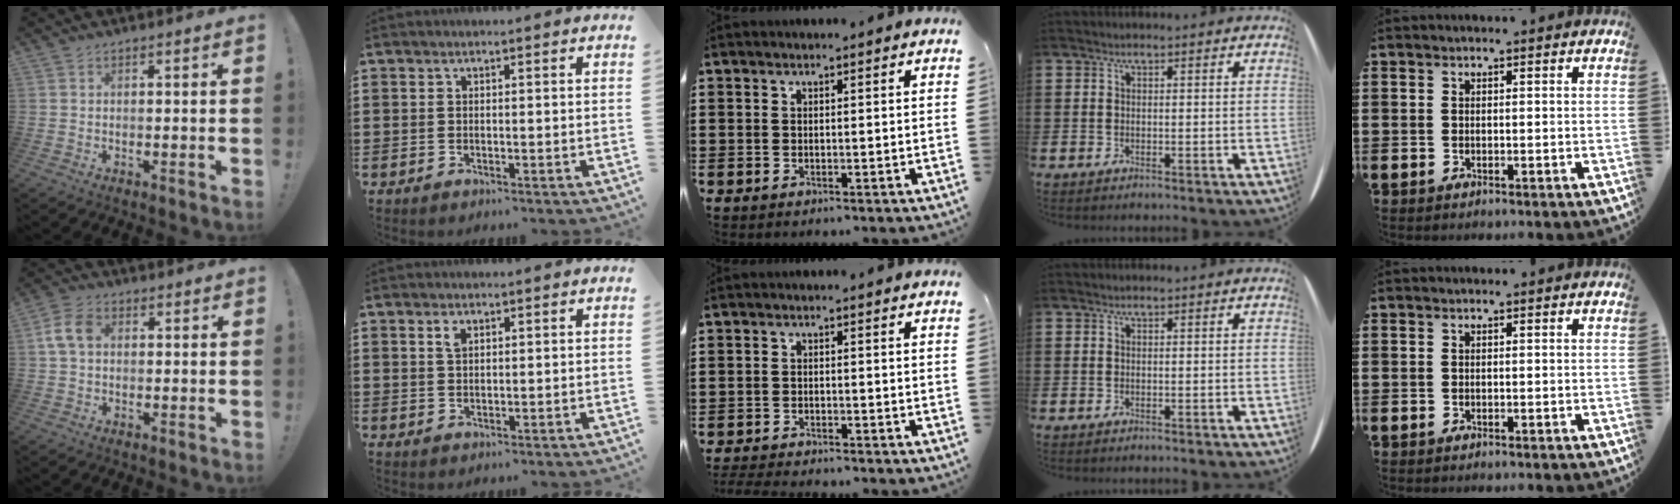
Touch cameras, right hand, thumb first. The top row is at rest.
{"thumb": {"total": 7.3, "force": [0.9, 4.8, 5.3], "torque": [-0.112, 0.014, 0.022]}, "index": {"total": 1.7, "force": [0.9, 0.9, 1.2], "torque": [-0.019, 0.001, 0.014]}, "middle": {"total": 2.3, "force": [-2.3, 0.0, 0.3], "torque": [-0.016, -0.007, -0.049]}}